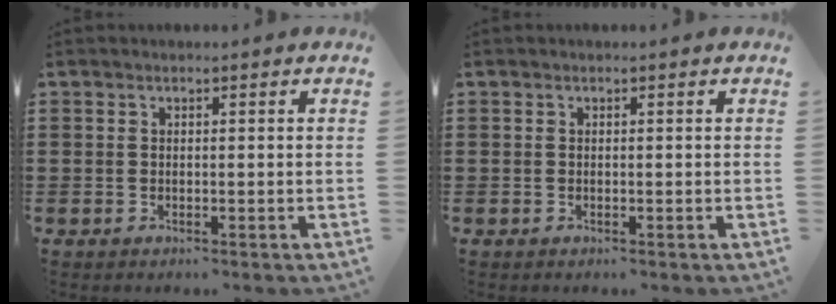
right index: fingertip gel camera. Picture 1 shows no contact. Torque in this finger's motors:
{"motor_torque": [-0.57, 1.57, 0.00, 0.00]}